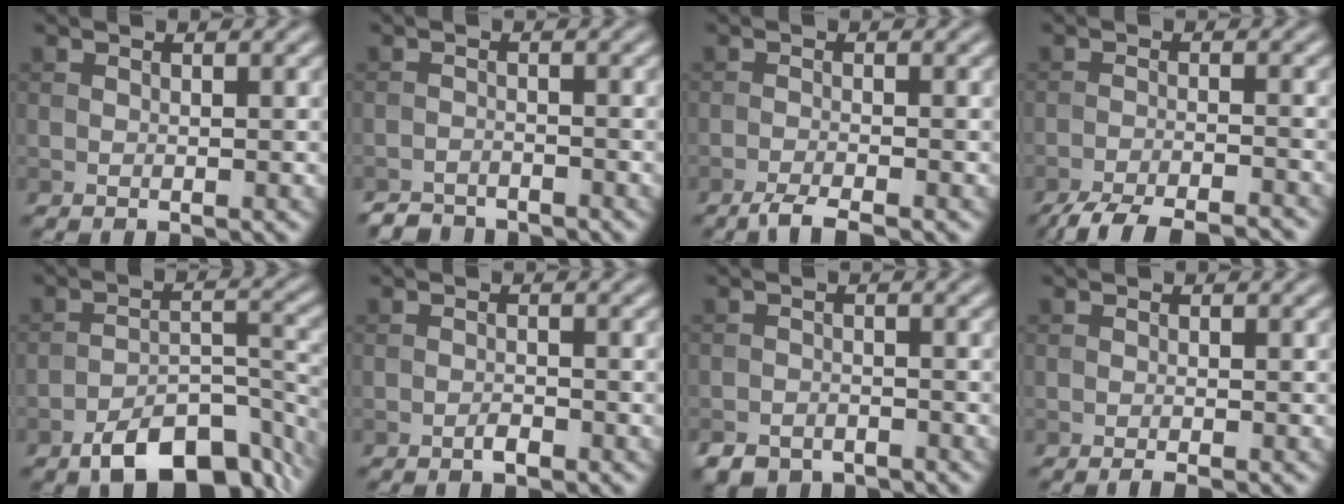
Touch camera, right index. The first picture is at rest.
{"total": 2.4, "force": [-2.4, 0.5, 0.1], "torque": [0.002, 0.001, -0.045]}
{"total": 2.7, "force": [-2.1, 0.3, 1.6], "torque": [-0.029, -0.002, -0.047]}
{"total": 7.3, "force": [-6.4, 1.3, 3.2], "torque": [-0.049, -0.014, -0.103]}
{"total": 9.3, "force": [-6.3, 3.8, 5.6], "torque": [-0.081, -0.005, -0.107]}
{"total": 1.1, "force": [-0.8, 0.4, 0.7], "torque": [-0.013, 0.002, -0.015]}
{"total": 3.8, "force": [-3.1, 1.9, 0.9], "torque": [-0.009, -0.008, -0.054]}
{"total": 1.1, "force": [-0.7, 0.1, 0.8], "torque": [-0.010, -0.001, -0.012]}